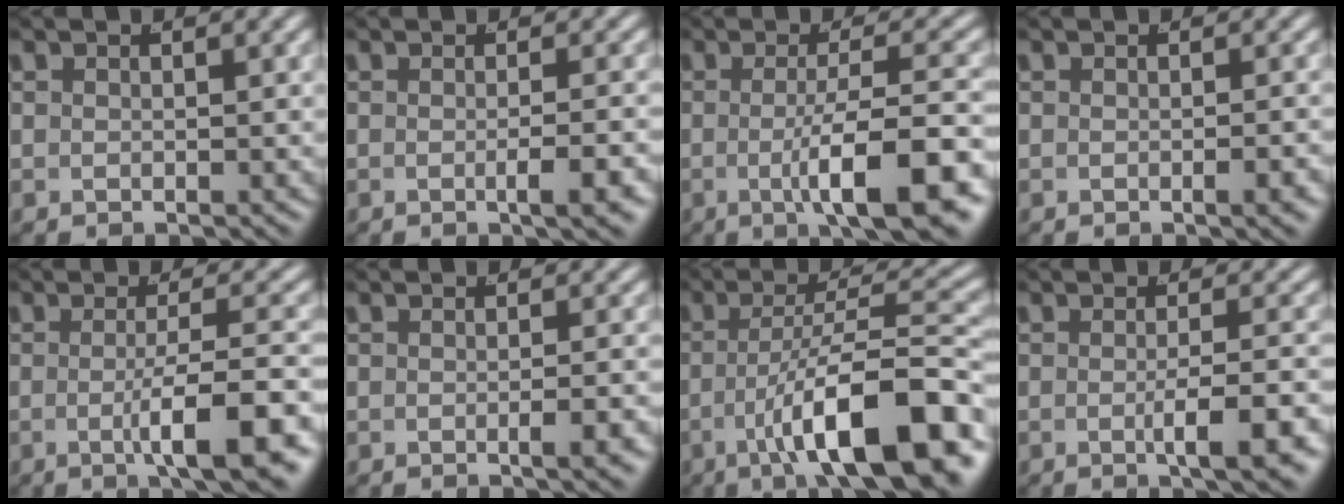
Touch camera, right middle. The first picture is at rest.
{"total": 2.1, "force": [-1.0, -0.4, 1.8], "torque": [-0.019, 0.006, -0.020]}
{"total": 7.3, "force": [-2.6, 1.0, 6.7], "torque": [-0.095, -0.009, -0.033]}
{"total": 0.9, "force": [-0.5, -0.3, 0.7], "torque": [-0.005, 0.008, -0.012]}
{"total": 5.9, "force": [-2.2, 0.3, 5.4], "torque": [-0.078, -0.007, -0.030]}
{"total": 1.5, "force": [-0.8, -0.4, 1.2], "torque": [-0.012, 0.007, -0.016]}
{"total": 10.4, "force": [-4.4, 2.2, 9.1], "torque": [-0.130, -0.007, -0.057]}
{"total": 3.8, "force": [-1.7, -0.1, 3.4], "torque": [-0.045, 0.000, -0.027]}